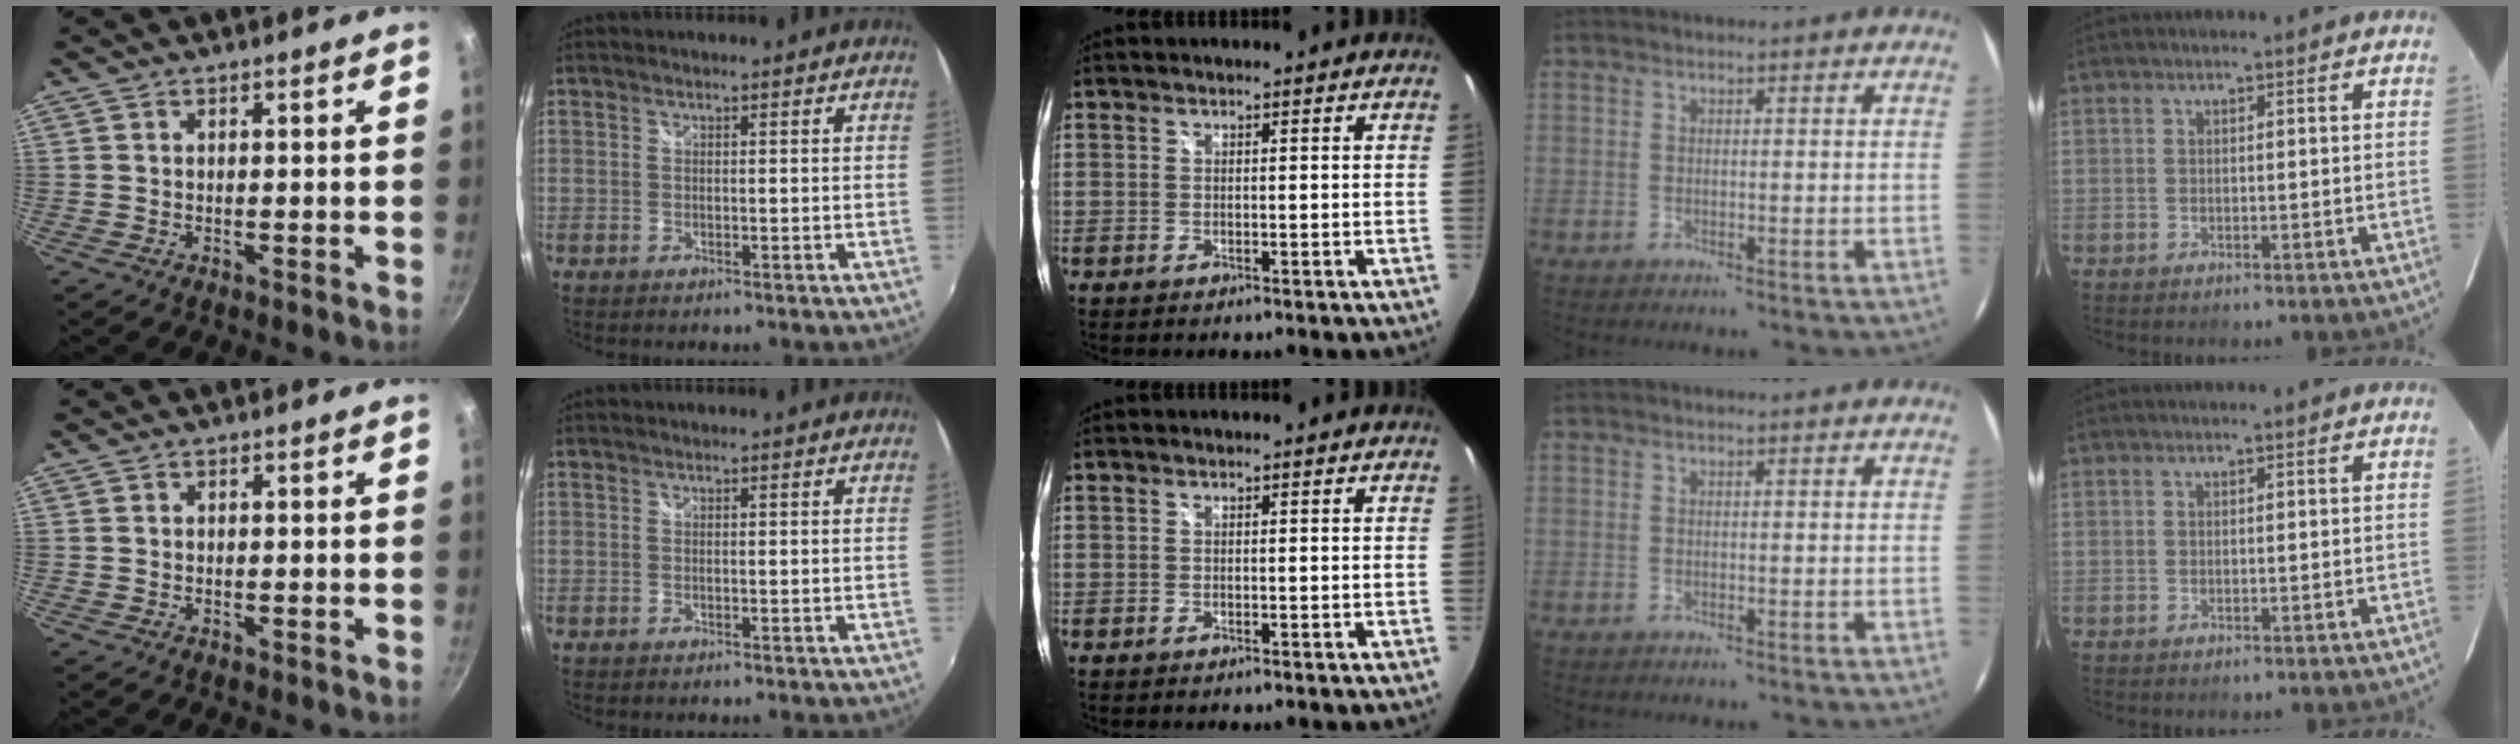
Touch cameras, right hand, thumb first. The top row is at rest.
{}